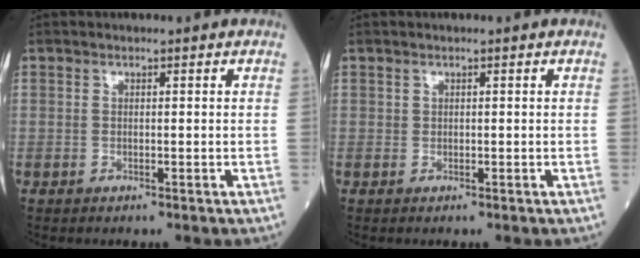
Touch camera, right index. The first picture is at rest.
{"total": 0.0}